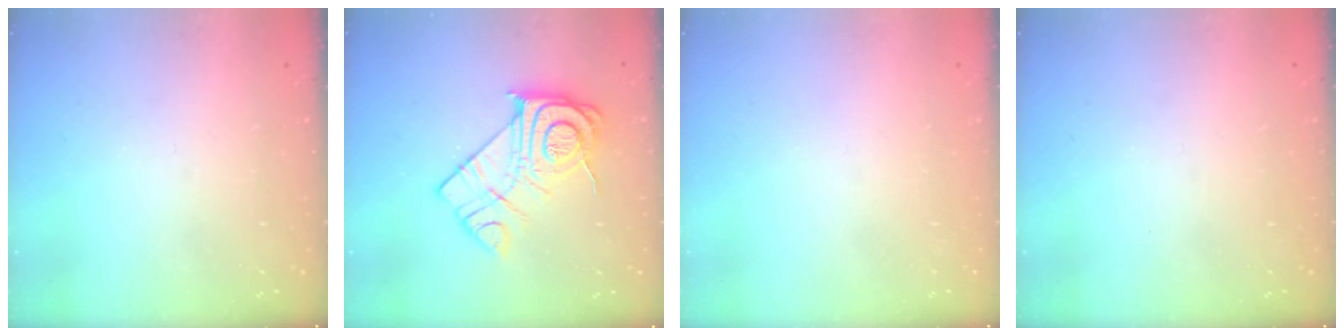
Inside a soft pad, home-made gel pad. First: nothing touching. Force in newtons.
{"total": 15.7, "press": 15.6, "slide": 1.4}
{"total": 1.6, "press": 1.6, "slide": 0.1}
{"total": 0.0}